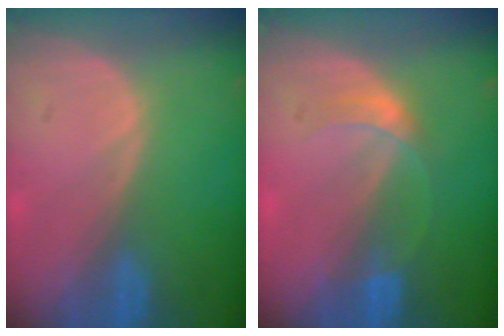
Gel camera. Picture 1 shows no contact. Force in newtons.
{"total": 2.9, "press": 2.9, "slide": 0.1}